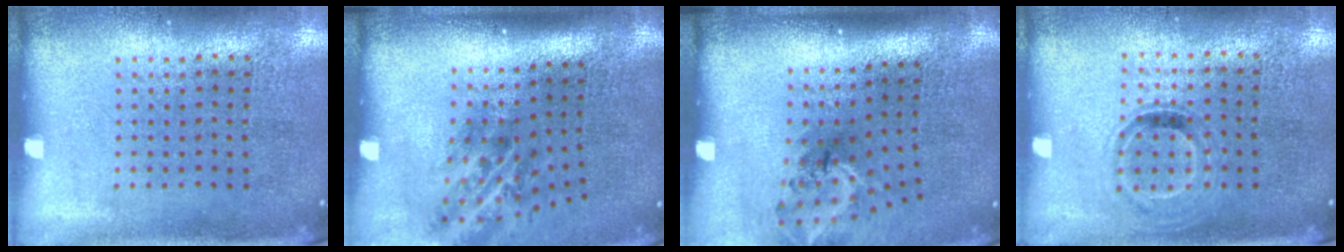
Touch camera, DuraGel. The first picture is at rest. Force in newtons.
{"total": 2.1, "press": 1.3, "slide": 1.7}
{"total": 1.9, "press": 1.3, "slide": 1.4}
{"total": 0.9, "press": 0.8, "slide": 0.4}